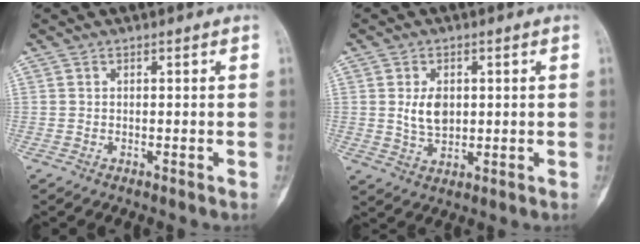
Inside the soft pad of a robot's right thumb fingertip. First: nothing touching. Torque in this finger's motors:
{"motor_torque": [0.37, 0.25, 0.29, -0.14, 0.03]}